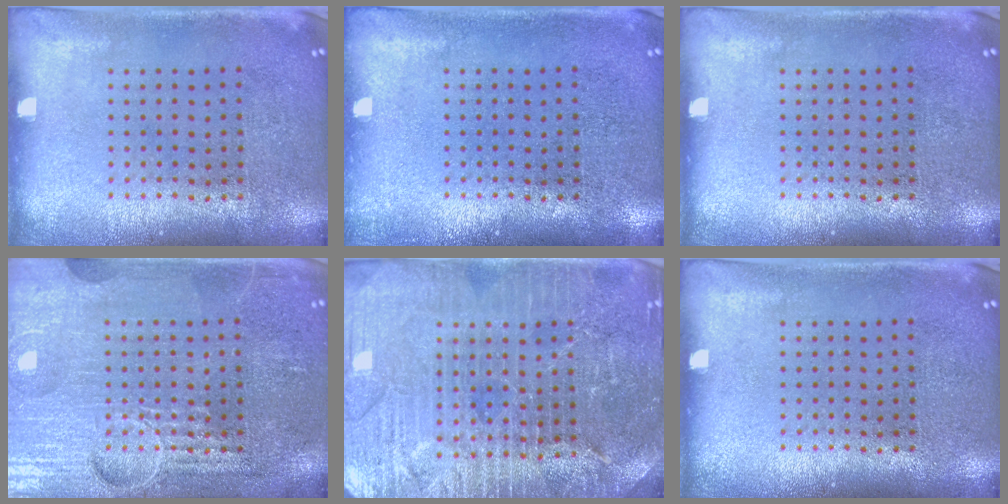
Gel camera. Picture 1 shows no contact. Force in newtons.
{"total": 0.6, "press": 0.6, "slide": 0.1}
{"total": 0.0}
{"total": 4.0, "press": 4.0, "slide": 0.3}
{"total": 4.5, "press": 4.2, "slide": 1.5}
{"total": 0.0}